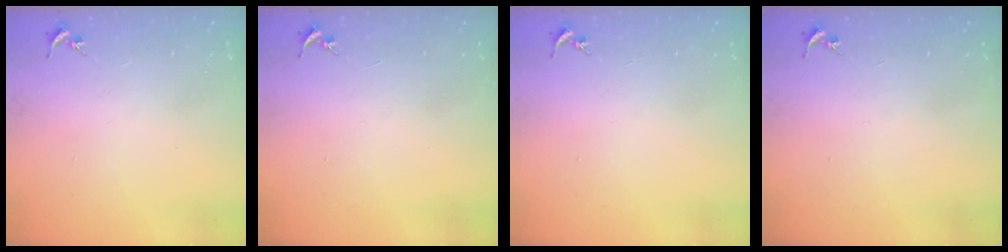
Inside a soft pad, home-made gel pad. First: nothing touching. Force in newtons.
{"total": 0.0}
{"total": 0.0}
{"total": 0.0}